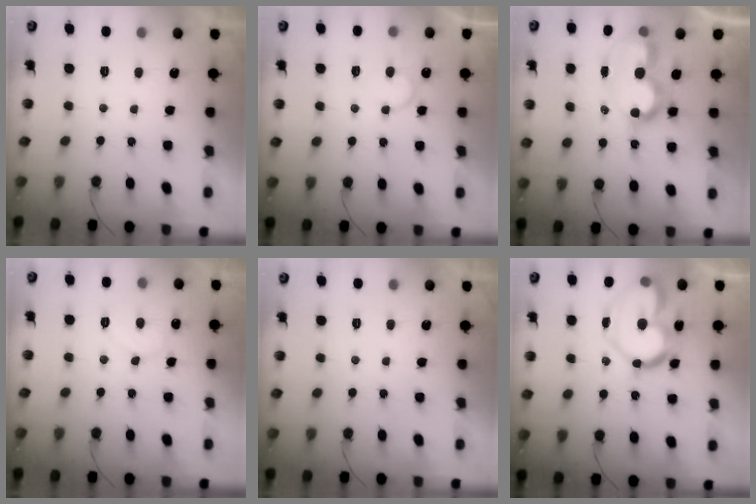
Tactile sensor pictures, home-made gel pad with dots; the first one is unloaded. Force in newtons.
{"total": 6.0, "press": 6.0, "slide": 0.5}
{"total": 9.4, "press": 9.4, "slide": 0.8}
{"total": 6.7, "press": 6.7, "slide": 0.3}
{"total": 0.0}
{"total": 18.9, "press": 18.8, "slide": 1.9}